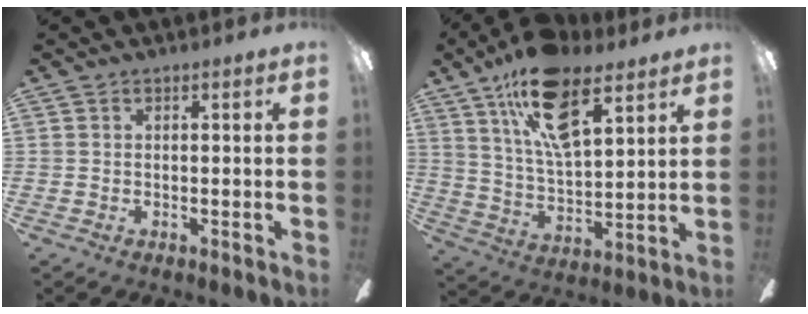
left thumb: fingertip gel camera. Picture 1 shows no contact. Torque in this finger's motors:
{"motor_torque": [0.28, 0.31, 1.61, -1.16, 0.23]}